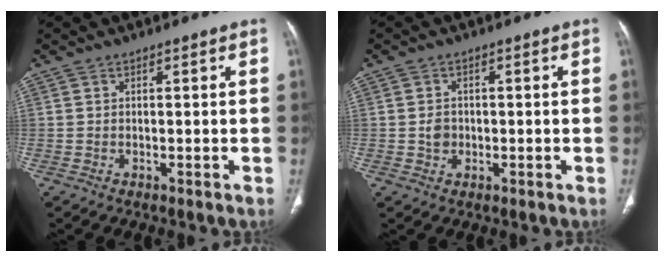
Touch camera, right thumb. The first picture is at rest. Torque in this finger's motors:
{"motor_torque": [-0.05, -0.05, 0.19, 0.15, 0.00]}